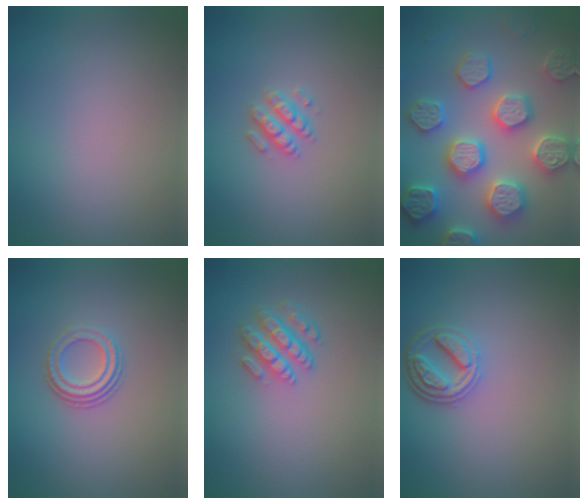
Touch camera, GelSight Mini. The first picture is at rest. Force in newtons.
{"total": 2.5, "press": 2.4, "slide": 0.5}
{"total": 7.9, "press": 7.7, "slide": 1.7}
{"total": 3.0, "press": 2.3, "slide": 1.9}
{"total": 4.3, "press": 3.2, "slide": 2.9}
{"total": 3.9, "press": 3.1, "slide": 2.4}